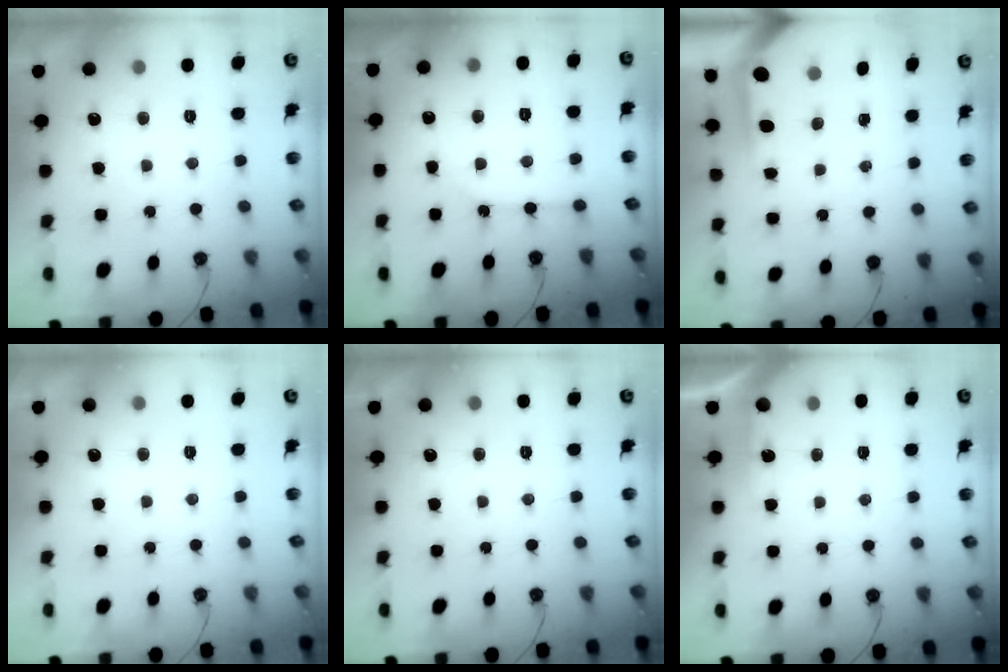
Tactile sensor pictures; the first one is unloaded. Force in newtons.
{"total": 2.5, "press": 2.5, "slide": 0.2}
{"total": 3.9, "press": 3.9, "slide": 0.4}
{"total": 0.0}
{"total": 0.0}
{"total": 2.0, "press": 2.0, "slide": 0.3}